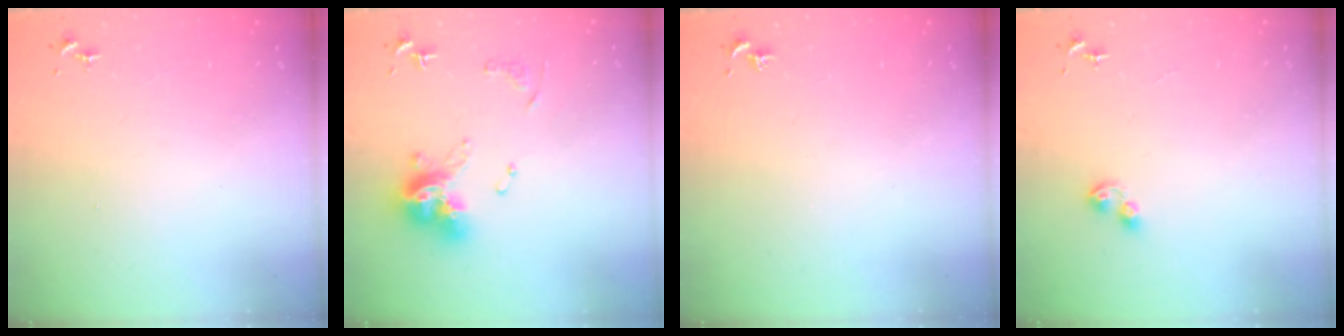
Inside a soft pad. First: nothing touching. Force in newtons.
{"total": 13.3, "press": 13.3, "slide": 1.4}
{"total": 0.0}
{"total": 4.5, "press": 4.4, "slide": 0.4}